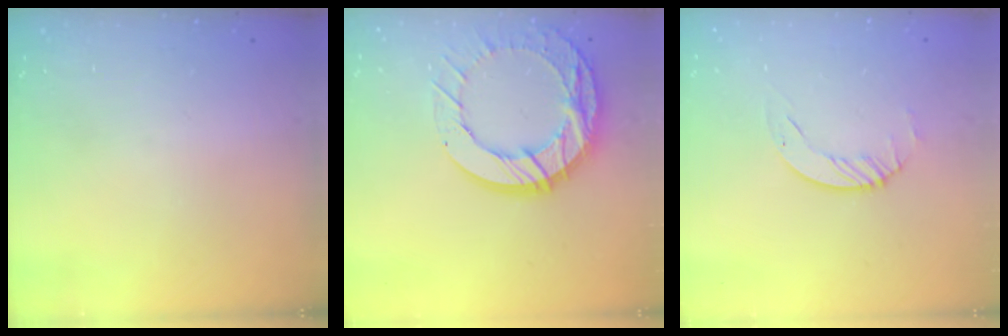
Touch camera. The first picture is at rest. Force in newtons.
{"total": 18.3, "press": 18.3, "slide": 1.6}
{"total": 2.3, "press": 2.3, "slide": 0.3}